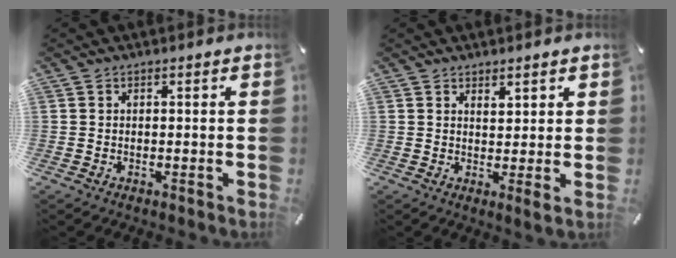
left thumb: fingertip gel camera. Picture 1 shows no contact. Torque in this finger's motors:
{"motor_torque": [0.20, -0.37, 0.16, 0.18, 0.00]}